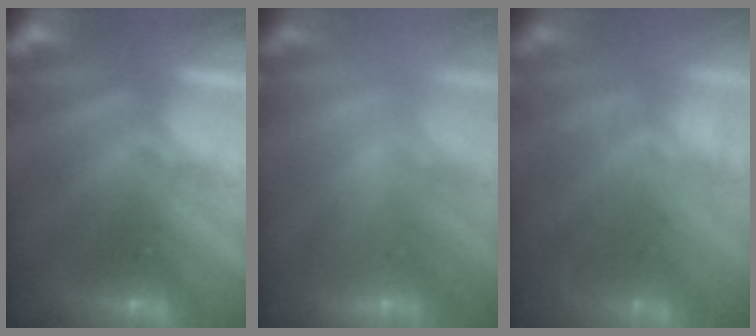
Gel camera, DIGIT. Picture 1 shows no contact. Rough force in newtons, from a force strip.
{"total": 2.3}
{"total": 10.1}